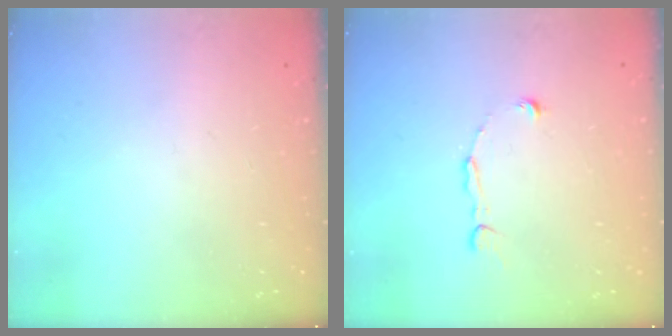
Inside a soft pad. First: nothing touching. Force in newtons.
{"total": 2.8, "press": 2.8, "slide": 0.1}